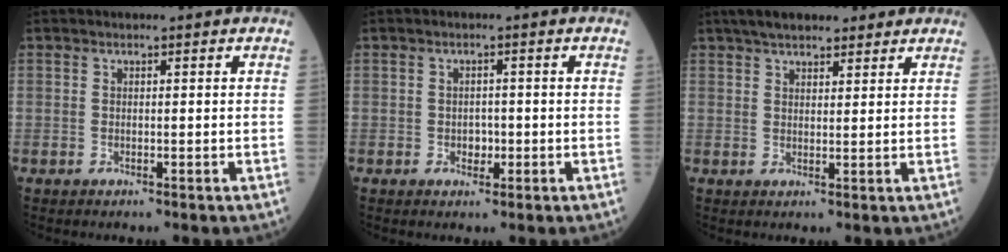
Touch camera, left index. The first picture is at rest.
{"total": 1.6, "force": [-0.6, 1.2, 0.9], "torque": [-0.012, 0.004, -0.006]}
{"total": 9.2, "force": [7.2, 3.0, 4.8], "torque": [-0.067, 0.031, 0.112]}